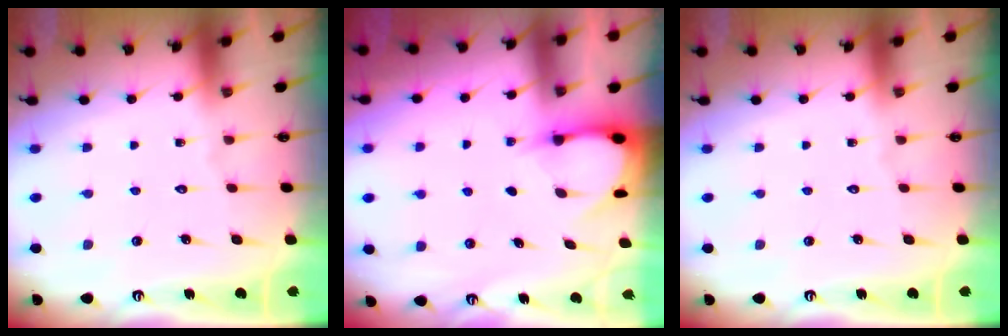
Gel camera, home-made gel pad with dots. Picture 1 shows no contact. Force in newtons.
{"total": 3.3, "press": 3.3, "slide": 0.4}
{"total": 0.0}